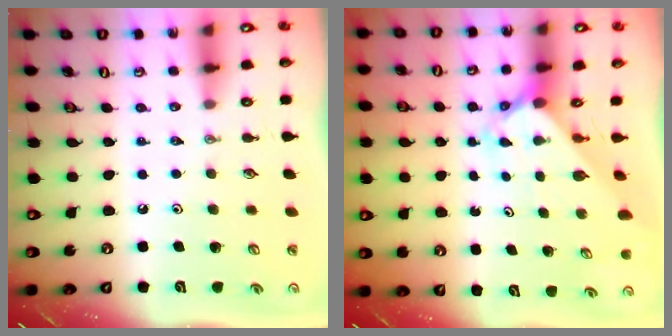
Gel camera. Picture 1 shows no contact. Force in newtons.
{"total": 2.2, "press": 2.2, "slide": 0.2}